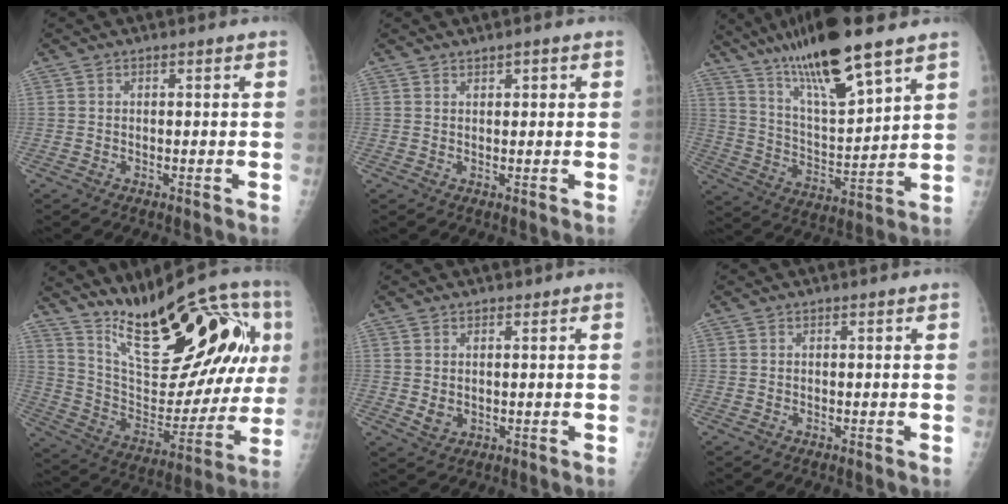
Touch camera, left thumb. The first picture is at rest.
{"total": 1.1, "force": [0.7, 0.7, 0.5], "torque": [0.002, 0.000, 0.007]}
{"total": 18.9, "force": [13.1, 3.4, 13.2], "torque": [-0.219, -0.057, 0.241]}
{"total": 27.4, "force": [11.9, 9.8, 22.6], "torque": [-0.309, -0.028, 0.208]}
{"total": 2.7, "force": [0.2, 2.3, 1.4], "torque": [-0.016, -0.004, 0.010]}
{"total": 0.0}